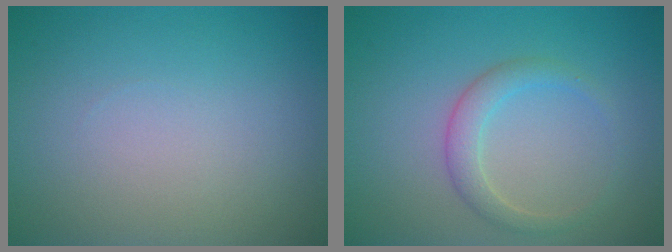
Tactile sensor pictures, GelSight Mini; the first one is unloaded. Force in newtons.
{"total": 2.2, "press": 2.2, "slide": 0.1}